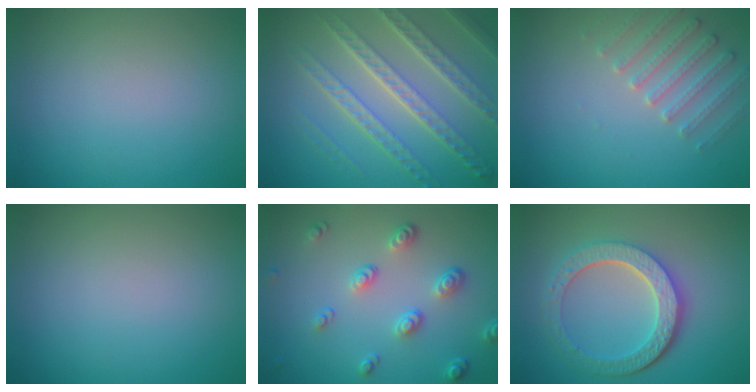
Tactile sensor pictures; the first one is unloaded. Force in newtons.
{"total": 7.4, "press": 5.2, "slide": 5.3}
{"total": 3.0, "press": 2.9, "slide": 0.8}
{"total": 0.0}
{"total": 3.7, "press": 2.8, "slide": 2.3}
{"total": 6.2, "press": 4.6, "slide": 4.1}